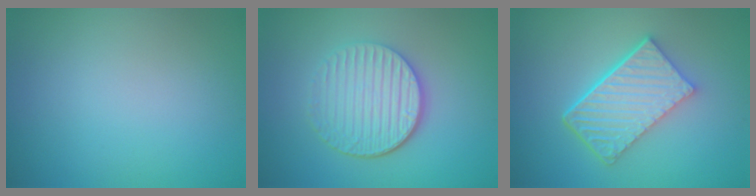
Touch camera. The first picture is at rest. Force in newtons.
{"total": 4.7, "press": 3.7, "slide": 3.0}
{"total": 5.8, "press": 4.3, "slide": 4.0}